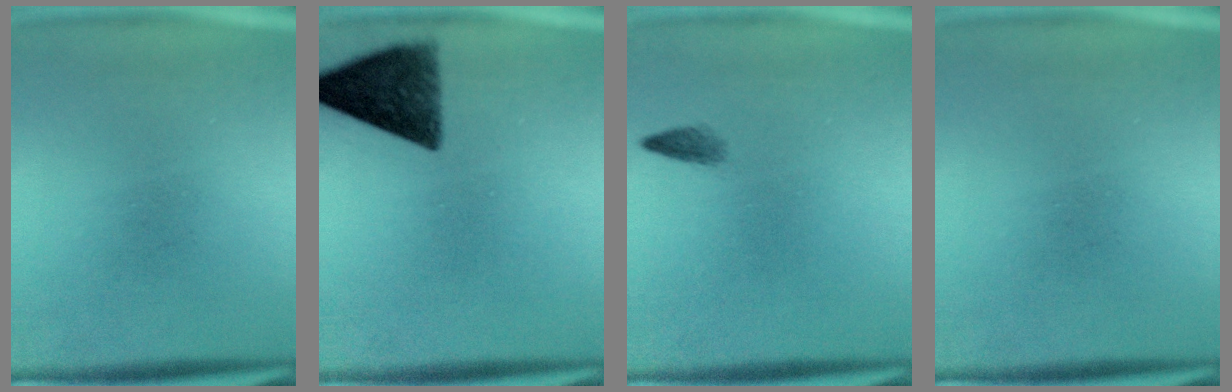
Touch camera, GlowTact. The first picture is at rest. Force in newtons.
{"total": 10.0}
{"total": 1.0}
{"total": 0.0}